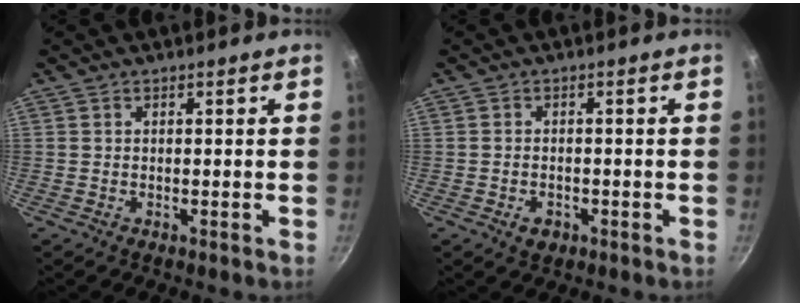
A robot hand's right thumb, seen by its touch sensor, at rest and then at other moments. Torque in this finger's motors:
{"motor_torque": [-0.51, 0.24, -0.28, 0.21, 0.03]}